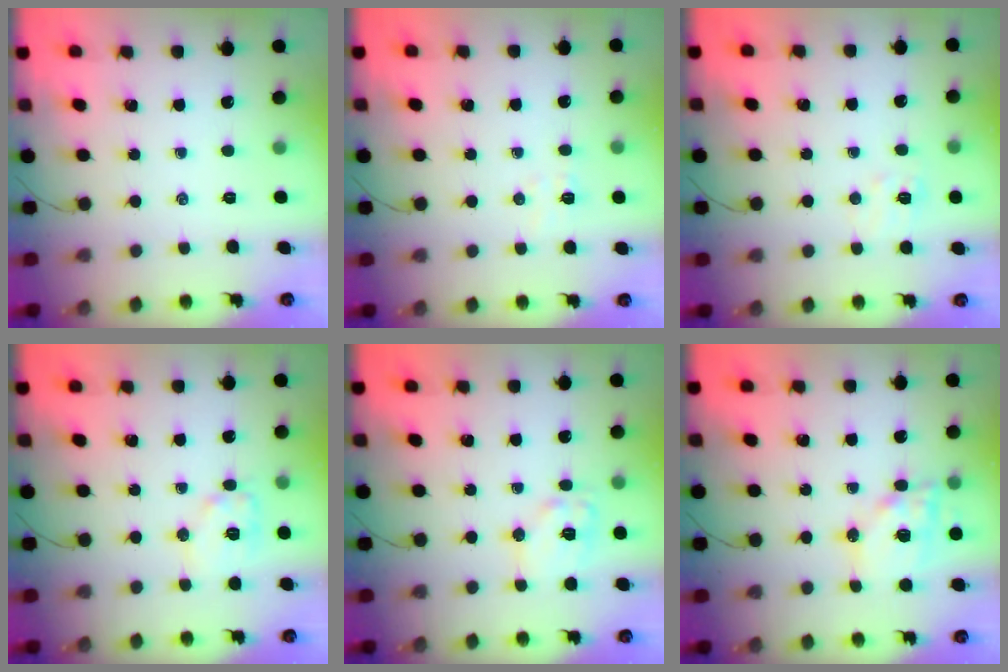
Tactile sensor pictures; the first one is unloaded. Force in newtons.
{"total": 4.5, "press": 4.3, "slide": 1.1}
{"total": 6.4, "press": 6.3, "slide": 1.3}
{"total": 9.1, "press": 9.1, "slide": 0.4}
{"total": 10.3, "press": 10.2, "slide": 1.4}
{"total": 14.5, "press": 14.2, "slide": 2.9}